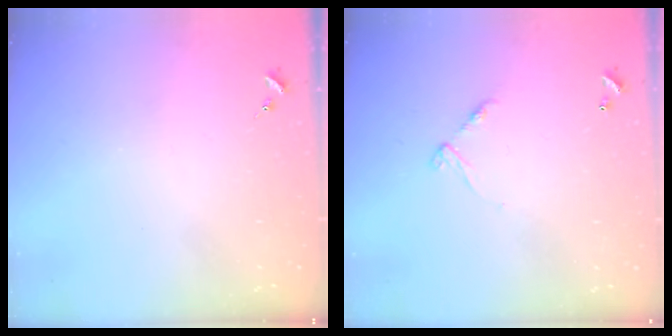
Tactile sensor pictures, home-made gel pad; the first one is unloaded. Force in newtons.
{"total": 6.5, "press": 6.5, "slide": 0.5}